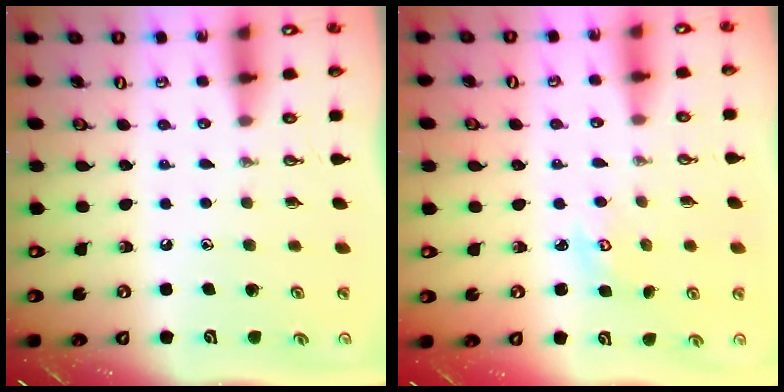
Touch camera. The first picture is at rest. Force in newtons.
{"total": 2.7, "press": 2.7, "slide": 0.4}